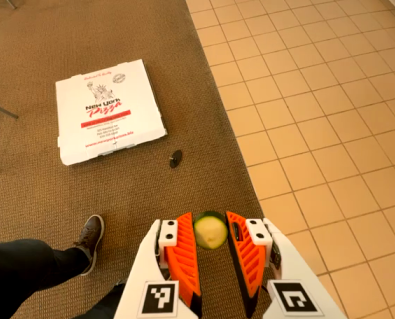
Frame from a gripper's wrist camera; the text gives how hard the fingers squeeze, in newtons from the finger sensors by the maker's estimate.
{"total": 7.0, "left": 7.0, "right": 7.0}